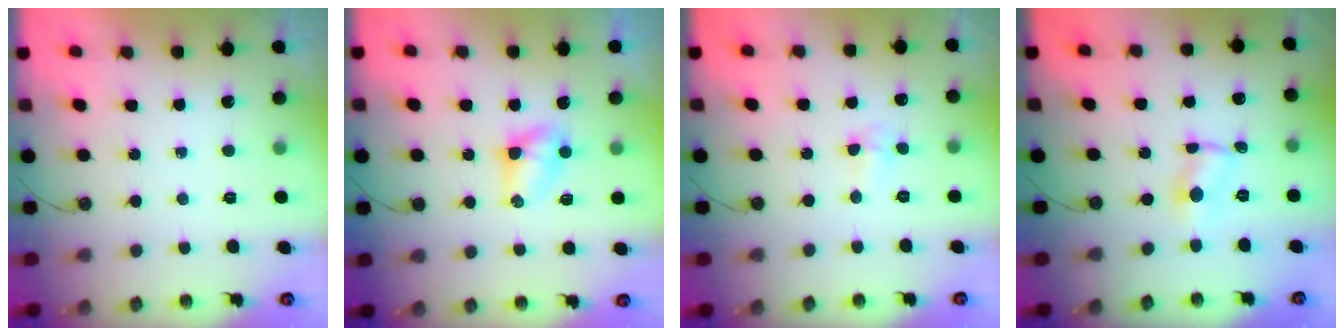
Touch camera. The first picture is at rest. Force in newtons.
{"total": 4.9, "press": 4.8, "slide": 0.6}
{"total": 4.0, "press": 2.2, "slide": 3.4}
{"total": 2.0, "press": 2.0, "slide": 0.1}